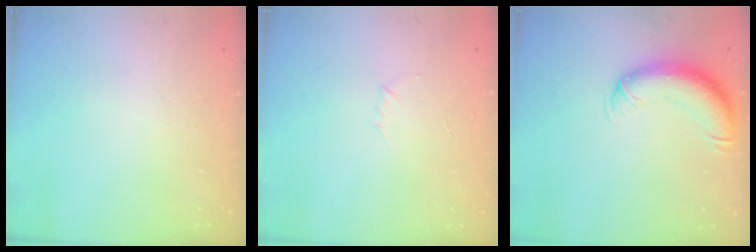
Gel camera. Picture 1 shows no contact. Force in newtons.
{"total": 2.9, "press": 2.8, "slide": 0.8}
{"total": 12.5, "press": 12.2, "slide": 3.0}